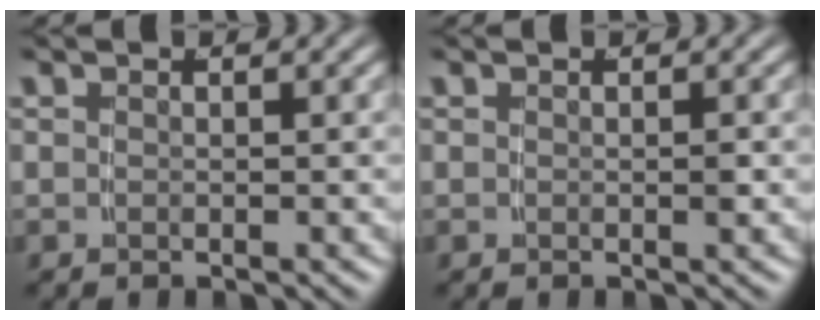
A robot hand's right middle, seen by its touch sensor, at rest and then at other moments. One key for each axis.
{"total": 0.0}